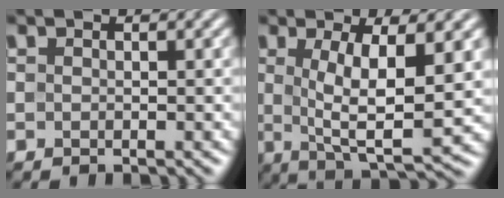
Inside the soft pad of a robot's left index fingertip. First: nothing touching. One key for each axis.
{"total": 7.2, "fx": 0.9, "fy": 1.9, "fz": 6.9, "tx": -0.118, "ty": -0.007, "tz": 0.021}